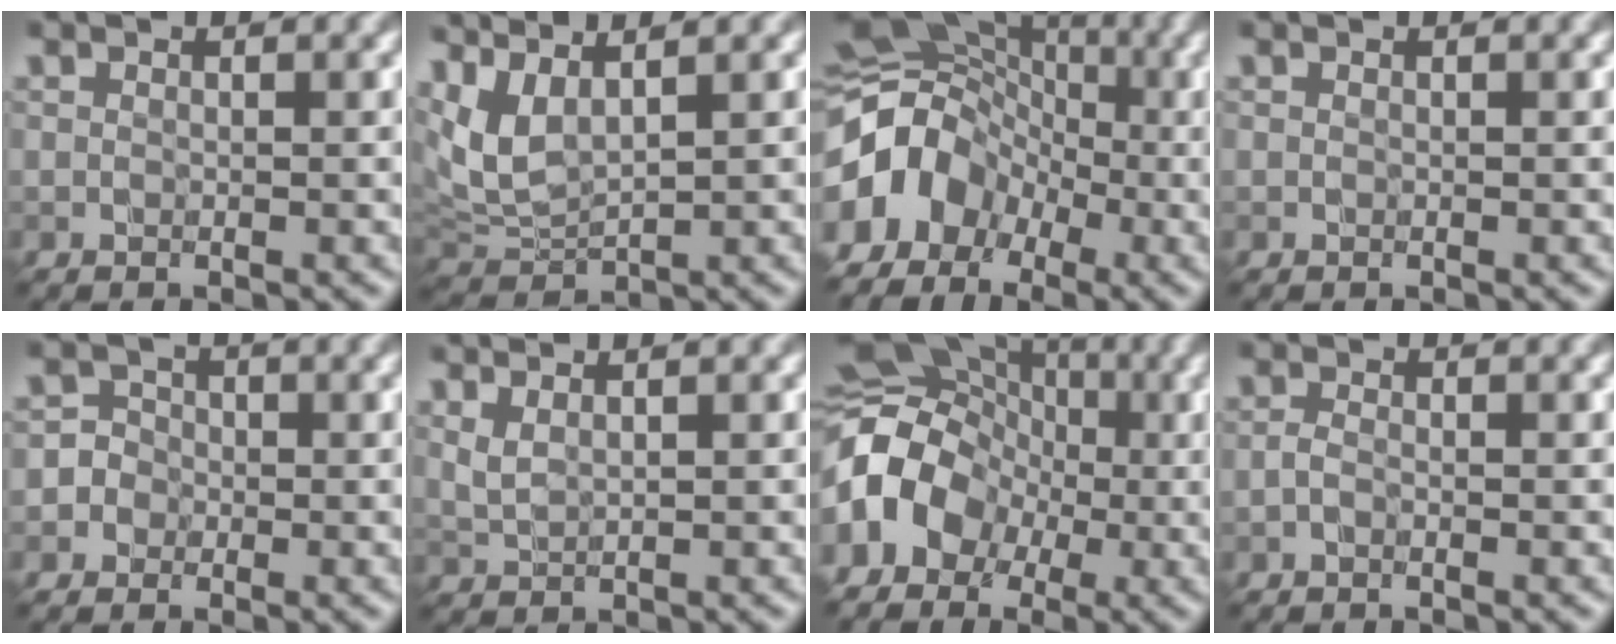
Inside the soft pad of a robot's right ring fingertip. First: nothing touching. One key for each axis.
{"total": 4.2, "fx": 2.6, "fy": 1.4, "fz": 2.9, "tx": -0.083, "ty": 0.002, "tz": 0.060}
{"total": 7.5, "fx": -2.5, "fy": 5.9, "fz": 3.9, "tx": -0.057, "ty": 0.010, "tz": -0.053}
{"total": 0.0}
{"total": 2.8, "fx": -1.0, "fy": 2.6, "fz": 0.2, "tx": 0.032, "ty": 0.009, "tz": -0.039}
{"total": 2.0, "fx": 1.5, "fy": 0.5, "fz": 1.2, "tx": -0.020, "ty": 0.000, "tz": 0.027}
{"total": 9.5, "fx": -1.7, "fy": 7.8, "fz": 5.1, "tx": -0.072, "ty": -0.006, "tz": -0.046}
{"total": 0.6, "fx": -0.4, "fy": 0.2, "fz": 0.4, "tx": -0.009, "ty": 0.000, "tz": -0.011}